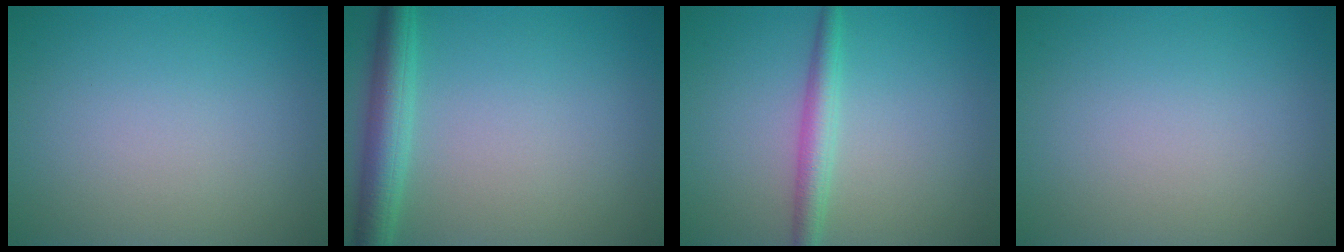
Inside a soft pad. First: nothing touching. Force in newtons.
{"total": 3.9, "press": 3.9, "slide": 0.2}
{"total": 2.5, "press": 2.5, "slide": 0.1}
{"total": 0.0}